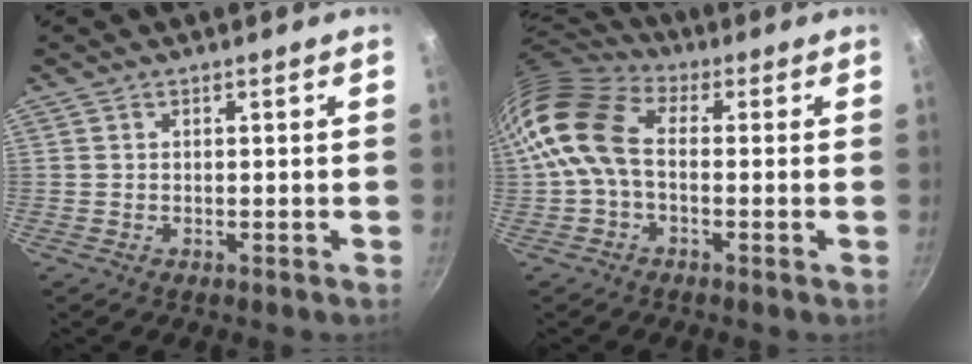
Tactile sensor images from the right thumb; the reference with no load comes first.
{"total": 12.5, "force": [-0.5, 8.3, 9.3], "torque": [-0.168, 0.033, -0.028]}